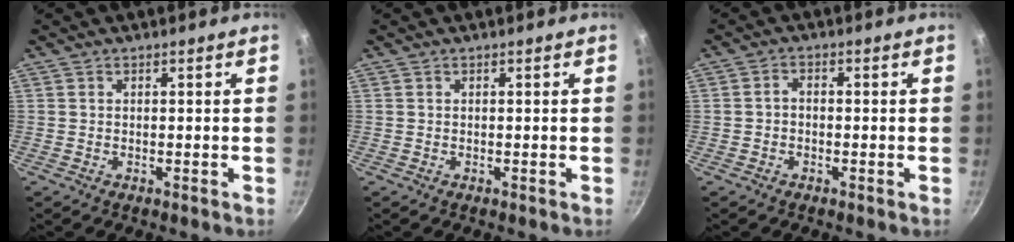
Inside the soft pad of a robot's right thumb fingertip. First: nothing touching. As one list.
[{"total": 0.0}, {"total": 1.9, "force": [-0.6, 1.4, 1.2], "torque": [-0.020, 0.013, -0.014]}]